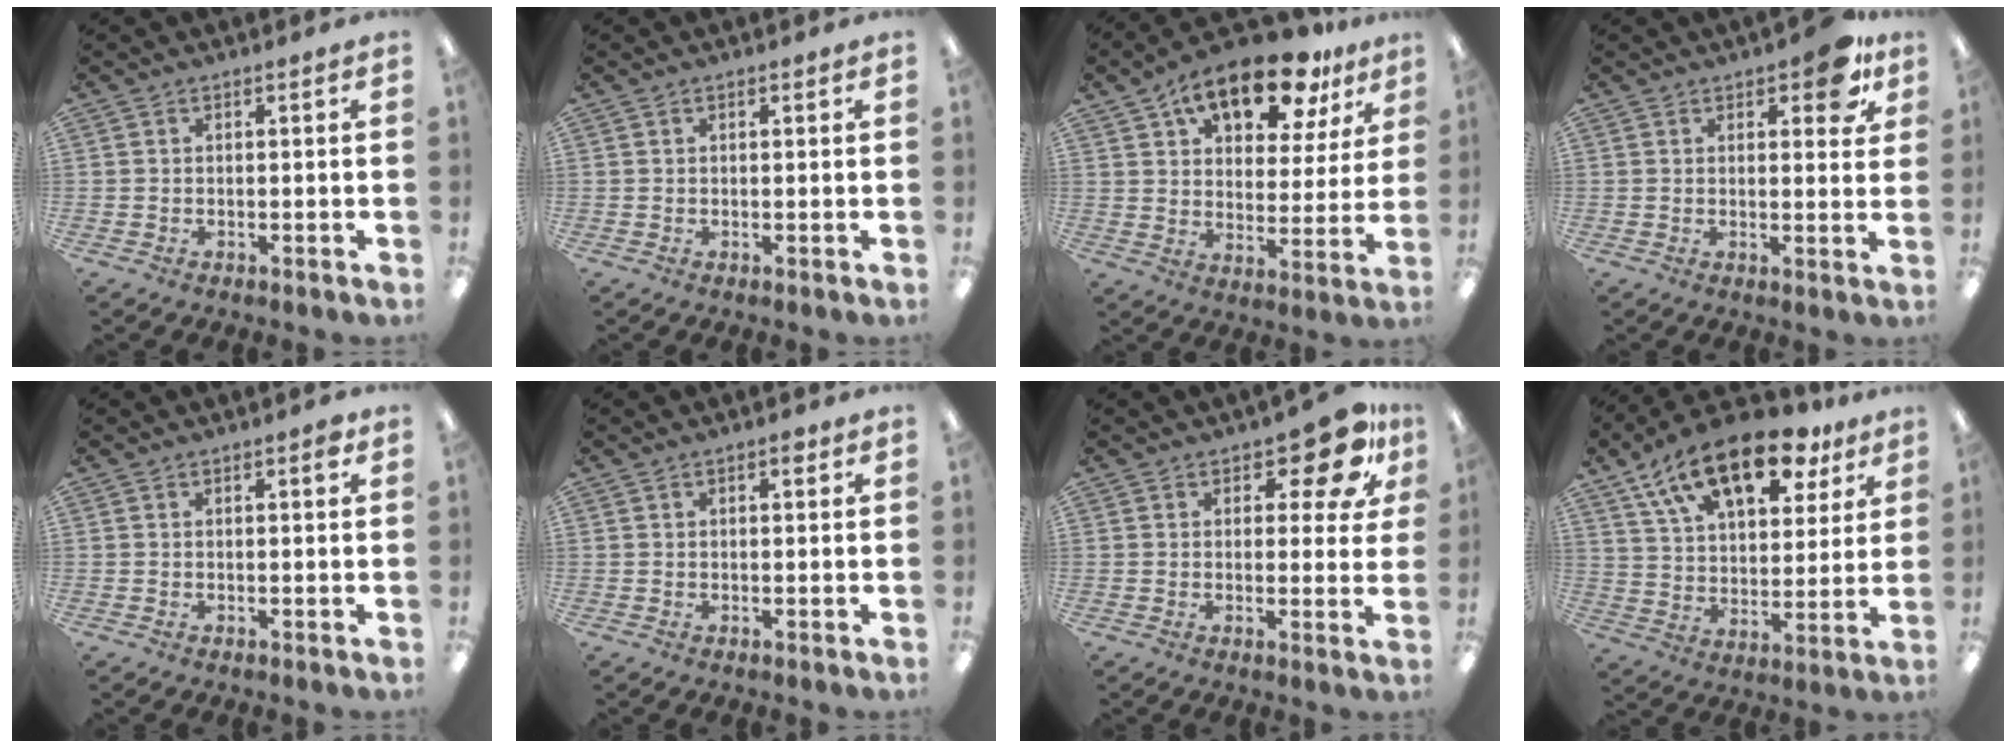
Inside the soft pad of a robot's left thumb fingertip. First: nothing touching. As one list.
[{"total": 0.6, "force": [0.3, 0.3, 0.4], "torque": [-0.009, 0.003, 0.005]}, {"total": 17.3, "force": [12.3, 7.5, 9.4], "torque": [-0.142, -0.068, 0.210]}, {"total": 7.7, "force": [4.6, 3.4, 5.1], "torque": [-0.053, -0.019, 0.074]}, {"total": 1.7, "force": [0.9, 0.4, 1.4], "torque": [-0.021, -0.001, 0.012]}, {"total": 2.0, "force": [0.9, 0.9, 1.6], "torque": [-0.016, -0.002, 0.012]}, {"total": 10.9, "force": [5.9, 4.9, 7.9], "torque": [-0.092, -0.026, 0.098]}, {"total": 19.4, "force": [12.7, 9.2, 11.3], "torque": [-0.193, -0.059, 0.221]}]